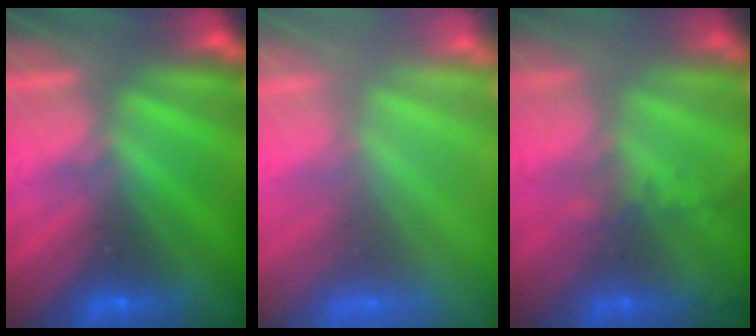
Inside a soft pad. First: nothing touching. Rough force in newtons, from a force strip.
{"total": 7.5}
{"total": 7.2}